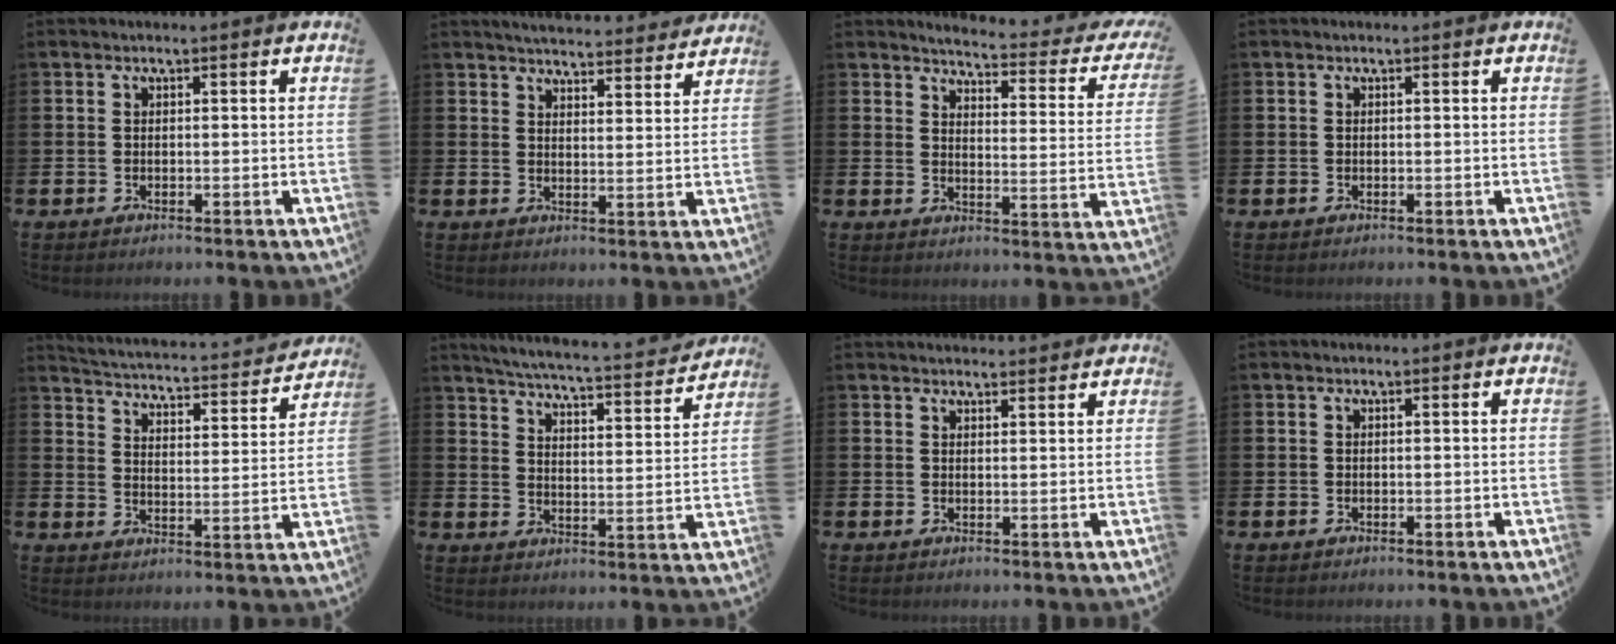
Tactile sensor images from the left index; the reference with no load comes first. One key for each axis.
{"total": 4.9, "fx": 4.9, "fy": 0.5, "fz": 0.3, "tx": -0.005, "ty": -0.041, "tz": 0.084}
{"total": 3.3, "fx": 3.1, "fy": 0.7, "fz": 0.9, "tx": -0.031, "ty": -0.035, "tz": 0.043}
{"total": 0.0}
{"total": 3.8, "fx": 3.6, "fy": 0.7, "fz": 0.8, "tx": -0.036, "ty": -0.040, "tz": 0.053}
{"total": 5.0, "fx": 4.7, "fy": -0.1, "fz": 1.5, "tx": -0.048, "ty": -0.042, "tz": 0.074}
{"total": 2.3, "fx": 2.2, "fy": 0.3, "fz": 0.0, "tx": 0.011, "ty": -0.014, "tz": 0.038}
{"total": 0.0}